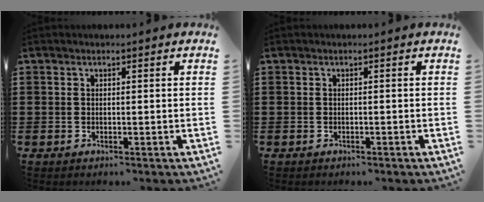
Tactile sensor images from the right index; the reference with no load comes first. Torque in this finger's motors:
{"motor_torque": [-0.36, 0.09, -0.68, -0.20]}